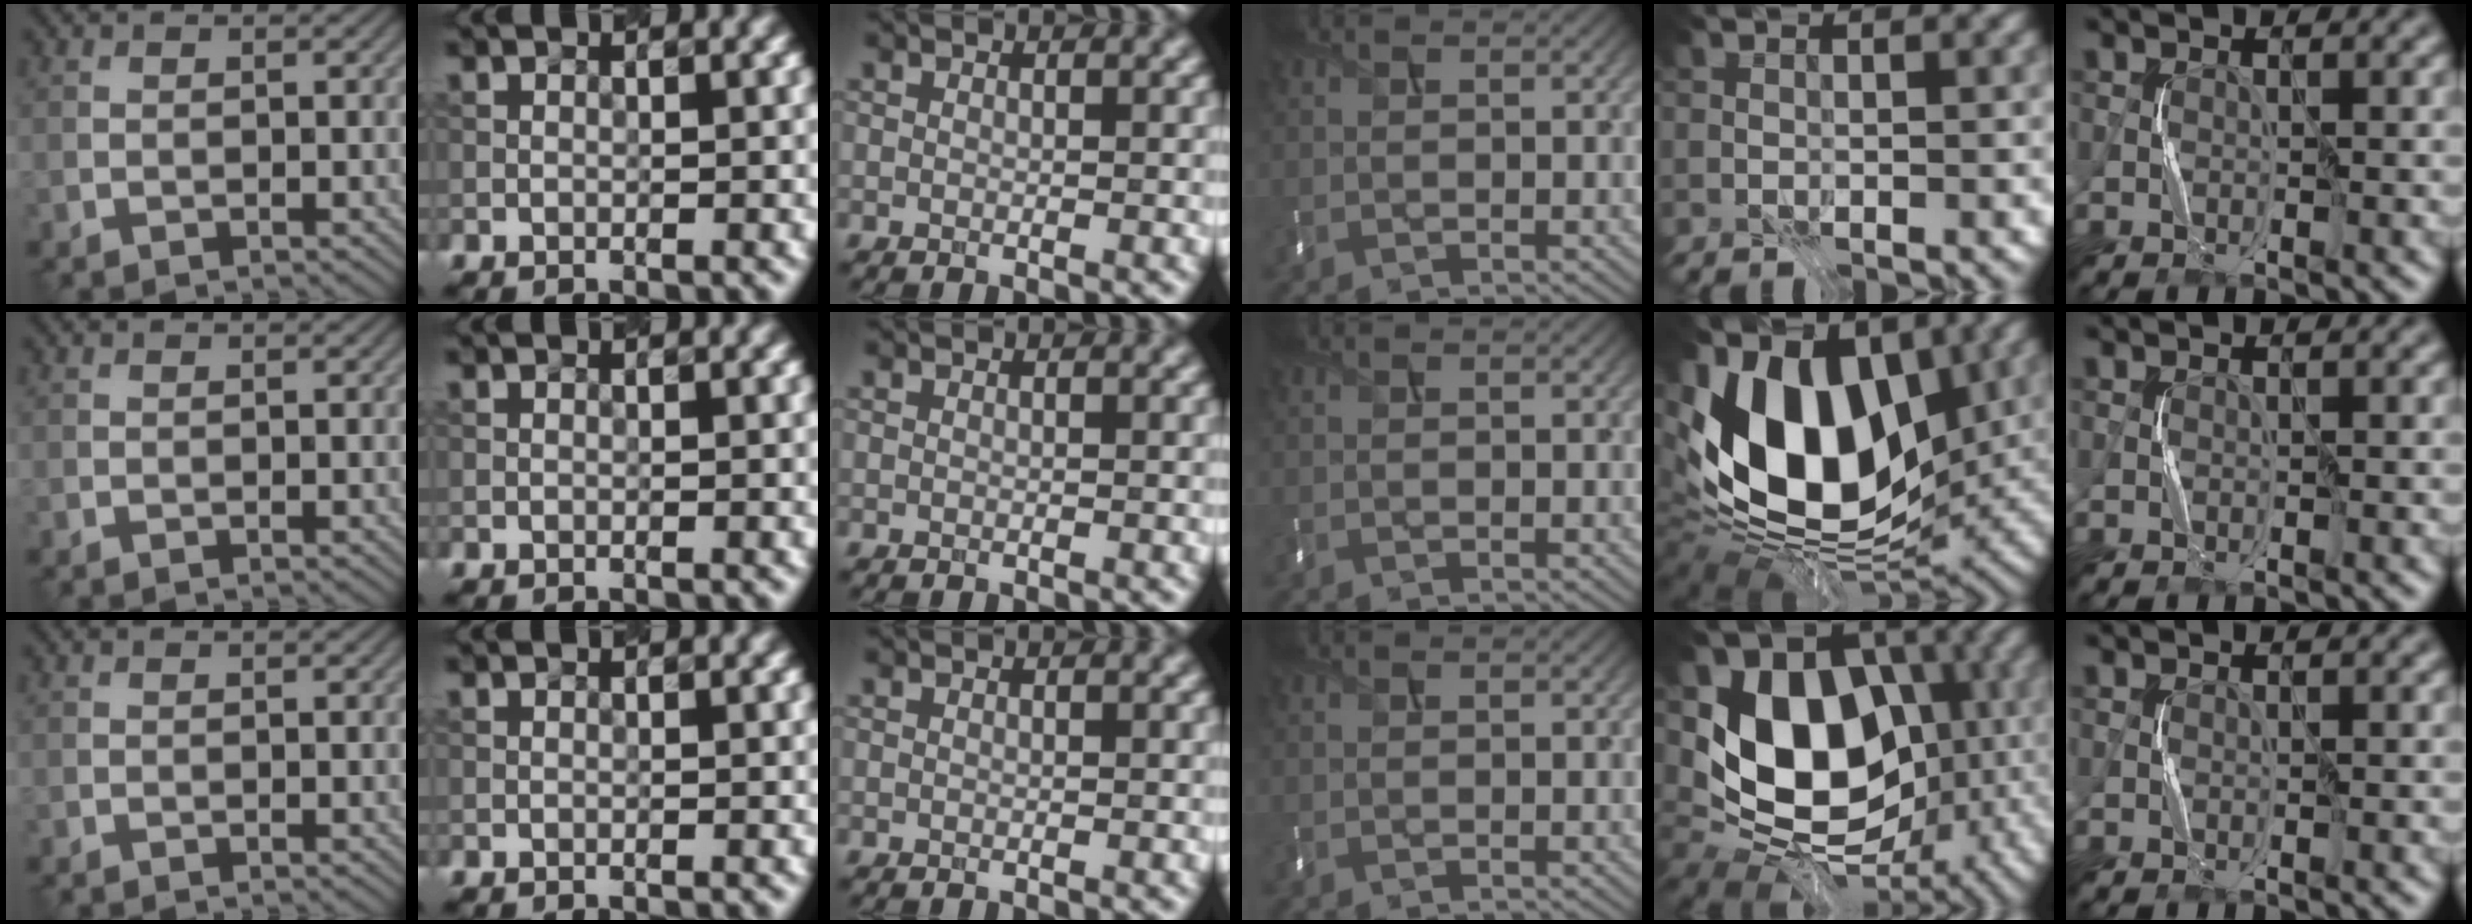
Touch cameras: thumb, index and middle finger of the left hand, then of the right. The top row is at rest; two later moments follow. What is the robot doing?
{"motion": "press", "object": "mouse"}